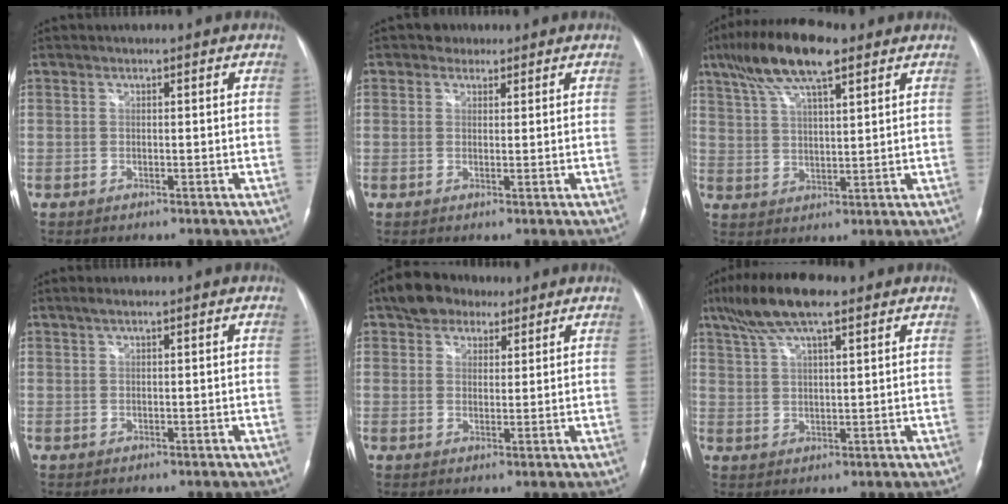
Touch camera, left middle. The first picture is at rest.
{"total": 1.9, "force": [1.3, 1.4, 0.2], "torque": [-0.004, 0.005, 0.017]}
{"total": 12.2, "force": [7.8, 2.8, 9.0], "torque": [-0.175, 0.023, 0.141]}
{"total": 1.1, "force": [0.8, 0.1, 0.7], "torque": [-0.016, 0.010, 0.017]}
{"total": 6.2, "force": [4.3, 3.9, 2.2], "torque": [-0.039, 0.018, 0.076]}
{"total": 9.9, "force": [6.7, 2.0, 7.0], "torque": [-0.139, 0.021, 0.120]}